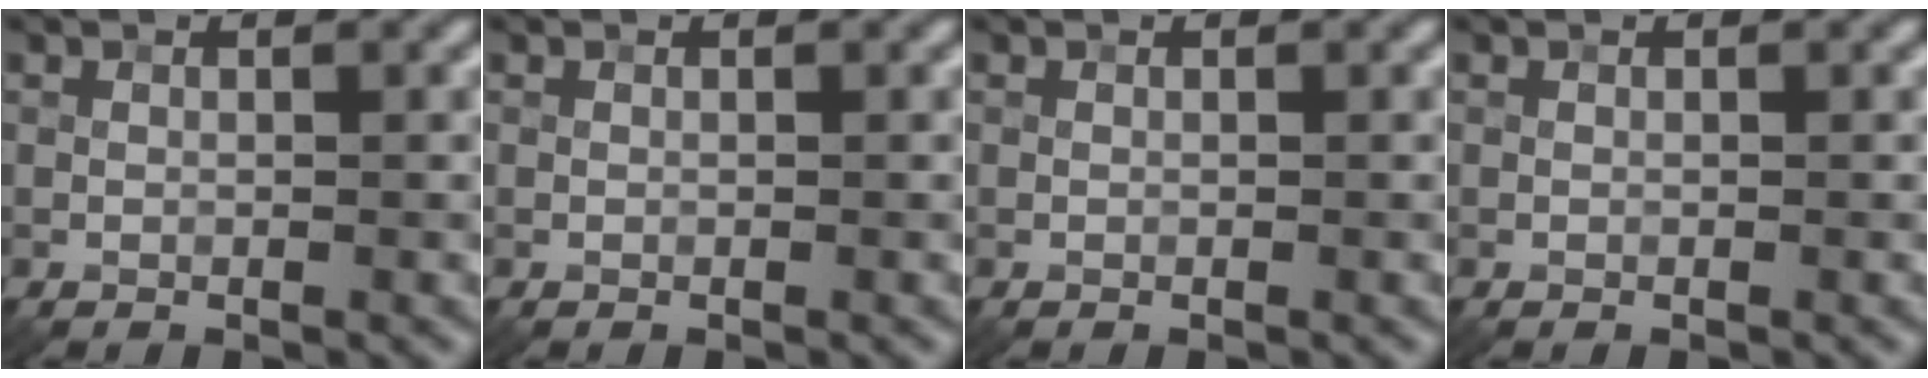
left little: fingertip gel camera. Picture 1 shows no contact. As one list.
[{"total": 0.0}, {"total": 0.0}, {"total": 0.0}]